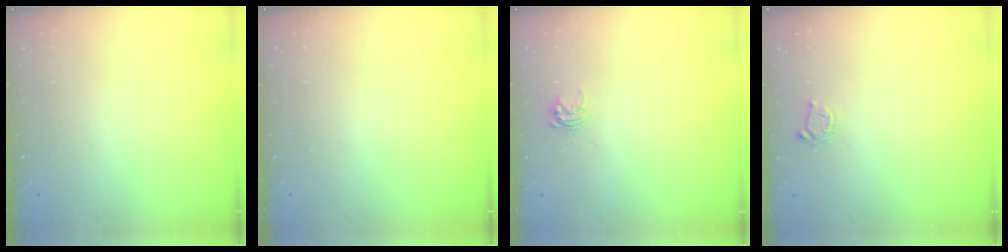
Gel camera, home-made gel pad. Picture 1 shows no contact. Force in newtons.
{"total": 0.0}
{"total": 3.8, "press": 3.8, "slide": 0.3}
{"total": 4.0, "press": 3.9, "slide": 0.5}